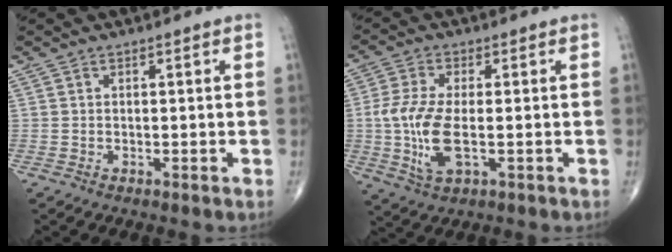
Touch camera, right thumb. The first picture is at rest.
{"total": 10.2, "force": [-1.3, 4.4, 9.1], "torque": [-0.203, -0.006, -0.023]}